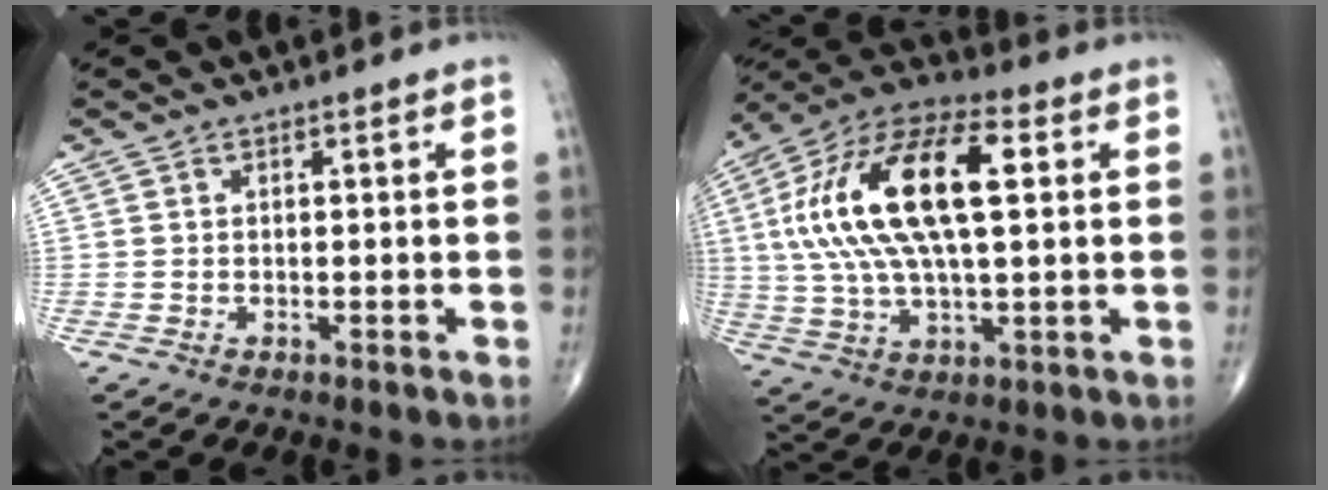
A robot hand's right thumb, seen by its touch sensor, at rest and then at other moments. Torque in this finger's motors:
{"motor_torque": [0.77, 0.79, 2.37, 0.33, 0.66]}